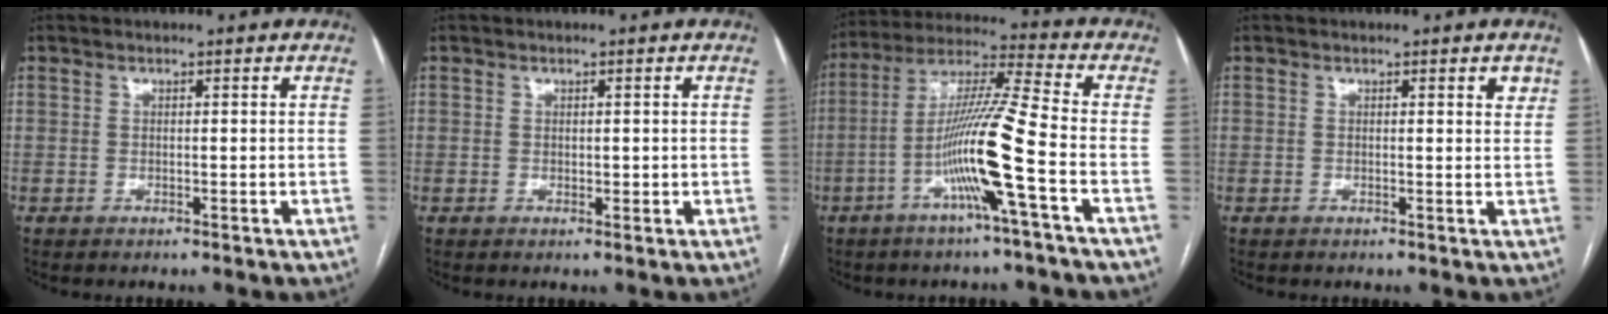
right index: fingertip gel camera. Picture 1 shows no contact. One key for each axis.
{"total": 1.3, "fx": 0.2, "fy": 0.9, "fz": 0.8, "tx": -0.010, "ty": 0.000, "tz": 0.005}
{"total": 13.2, "fx": -4.4, "fy": -1.2, "fz": 12.3, "tx": -0.235, "ty": 0.004, "tz": -0.089}
{"total": 1.9, "fx": 1.2, "fy": 0.5, "fz": 1.4, "tx": -0.014, "ty": -0.004, "tz": 0.012}